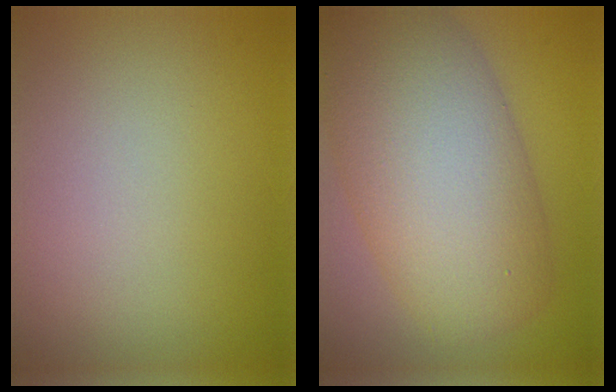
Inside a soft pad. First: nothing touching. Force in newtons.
{"total": 11.3, "press": 11.3, "slide": 0.9}